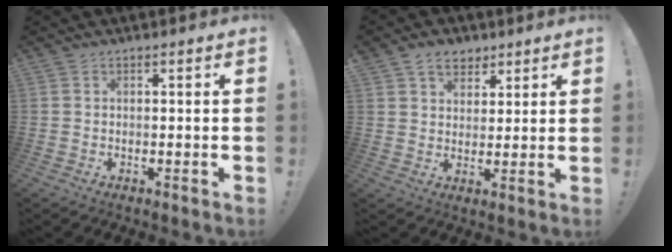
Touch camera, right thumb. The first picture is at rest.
{"total": 7.2, "force": [4.4, 5.3, 2.2], "torque": [-0.025, -0.021, 0.084]}